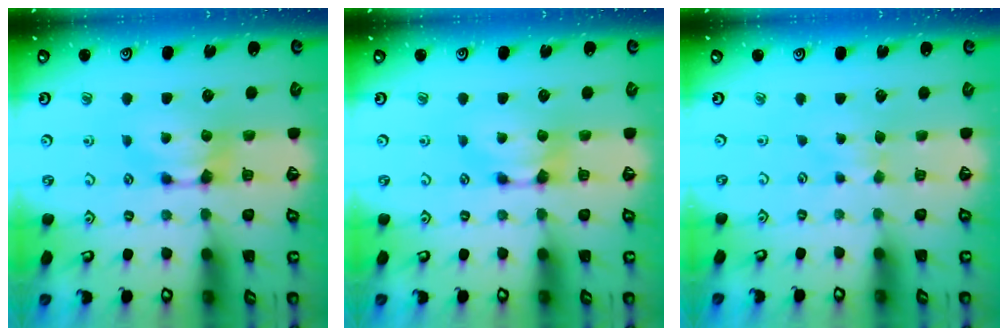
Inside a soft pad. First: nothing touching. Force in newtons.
{"total": 0.0}
{"total": 2.5, "press": 2.5, "slide": 0.5}